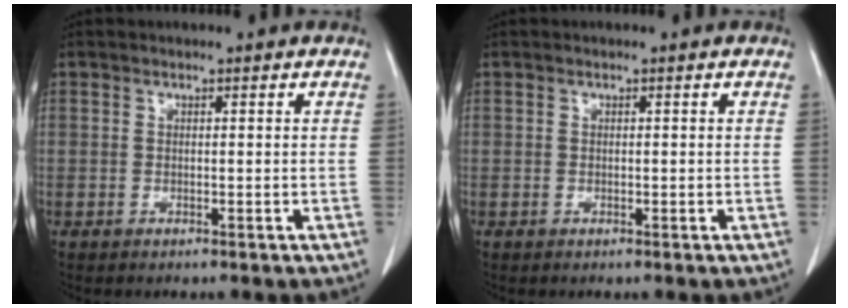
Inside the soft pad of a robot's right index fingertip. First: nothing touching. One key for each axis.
{"total": 0.0}